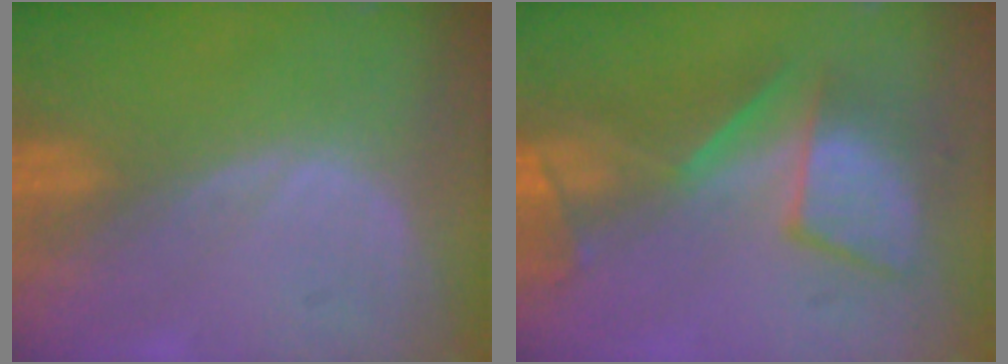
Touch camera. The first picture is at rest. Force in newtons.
{"total": 8.8, "press": 8.8, "slide": 0.6}